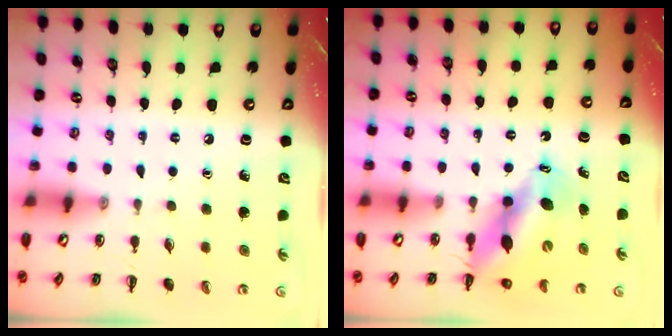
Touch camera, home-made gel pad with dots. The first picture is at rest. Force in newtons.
{"total": 11.3, "press": 10.9, "slide": 2.9}